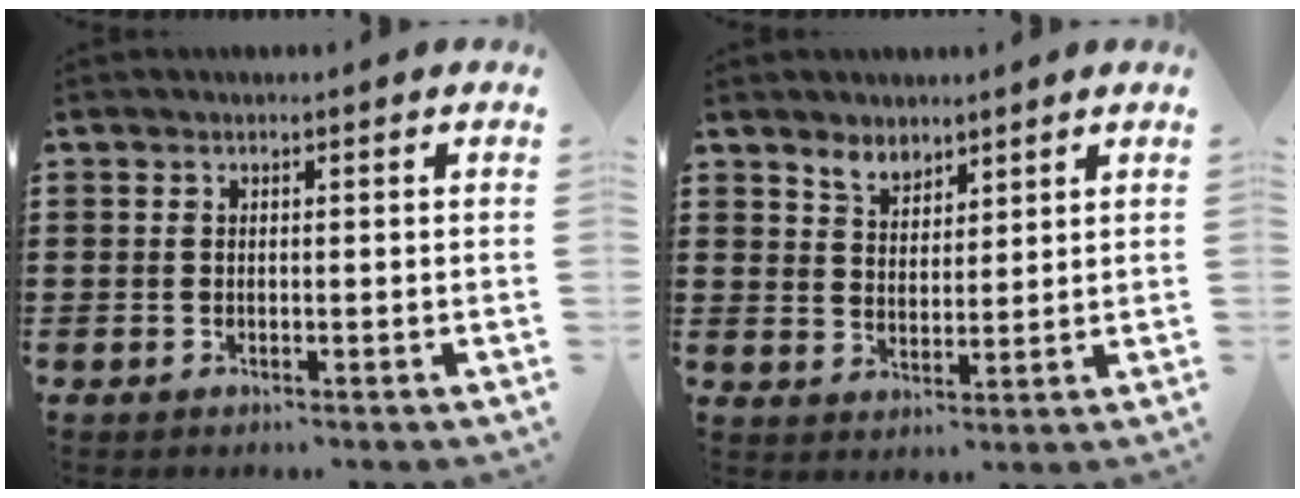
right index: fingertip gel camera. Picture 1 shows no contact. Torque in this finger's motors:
{"motor_torque": [0.01, 0.00, 0.04, 0.05]}